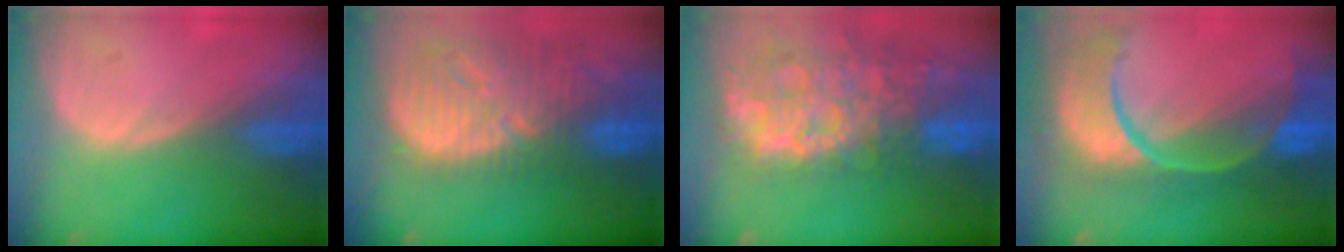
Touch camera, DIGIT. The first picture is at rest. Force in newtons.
{"total": 13.5, "press": 11.7, "slide": 6.8}
{"total": 14.1, "press": 11.4, "slide": 8.2}
{"total": 13.3, "press": 10.7, "slide": 7.9}